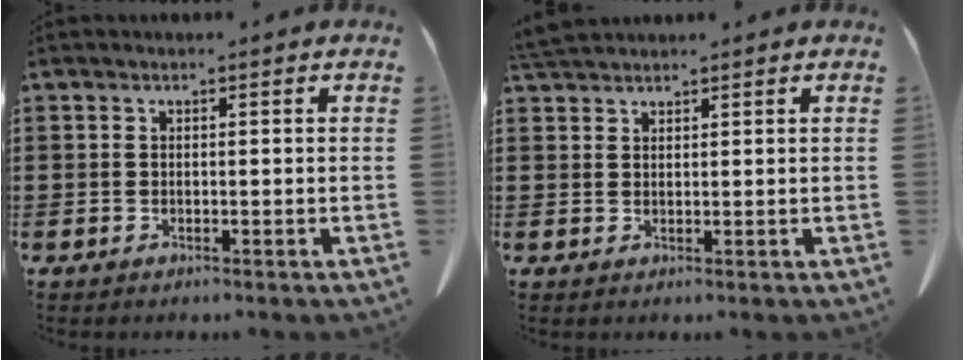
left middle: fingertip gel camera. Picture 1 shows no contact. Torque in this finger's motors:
{"motor_torque": [0.12, 0.09, 0.08, 0.04]}